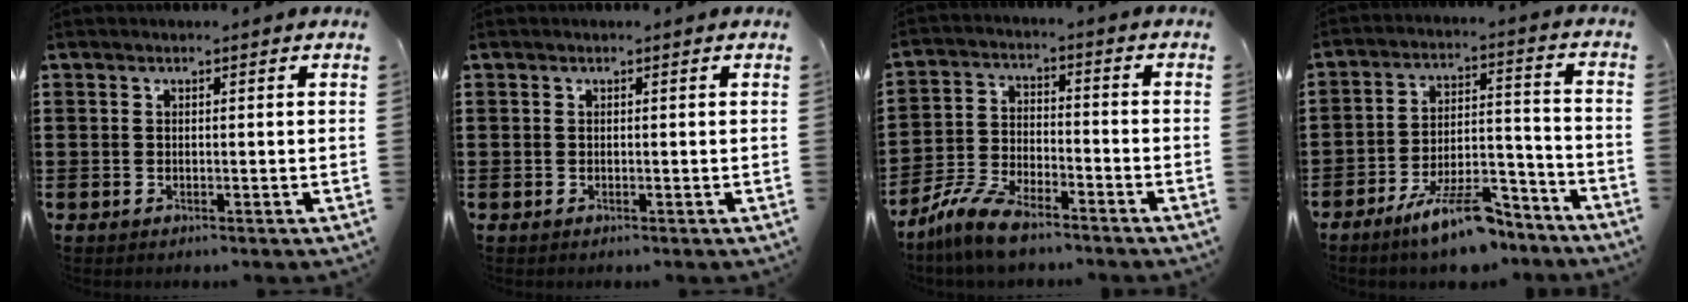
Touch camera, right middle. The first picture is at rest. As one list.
[{"total": 0.0}, {"total": 7.7, "force": [-6.5, 1.9, 3.7], "torque": [-0.089, 0.005, -0.127]}, {"total": 10.5, "force": [-8.2, 2.5, 6.0], "torque": [-0.101, 0.024, -0.149]}]